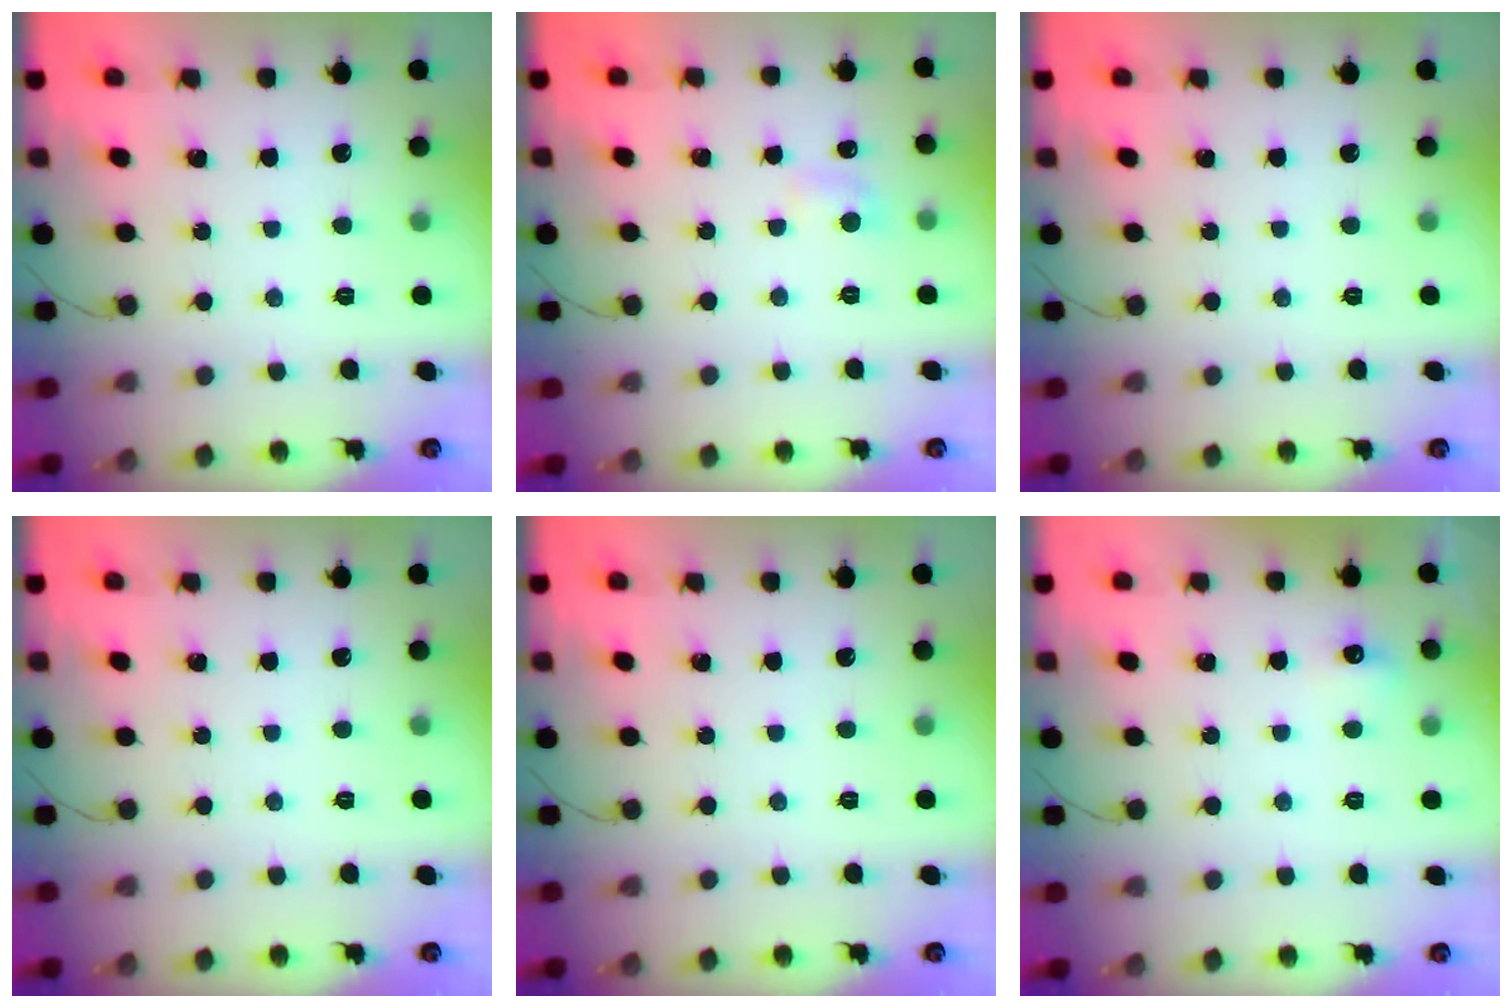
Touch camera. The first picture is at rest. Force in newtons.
{"total": 5.1, "press": 4.8, "slide": 1.5}
{"total": 0.0}
{"total": 0.0}
{"total": 0.0}
{"total": 4.6, "press": 4.4, "slide": 1.3}